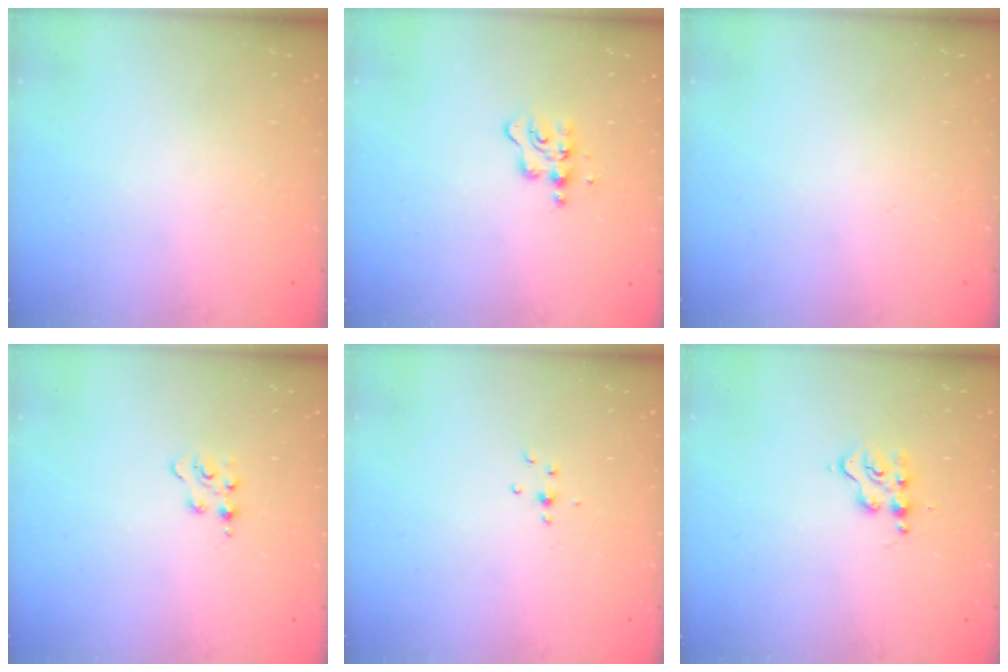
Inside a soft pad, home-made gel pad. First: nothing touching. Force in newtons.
{"total": 6.1, "press": 6.0, "slide": 1.0}
{"total": 0.0}
{"total": 2.3, "press": 2.3, "slide": 0.4}
{"total": 3.7, "press": 3.4, "slide": 1.3}
{"total": 3.5, "press": 3.5, "slide": 0.5}